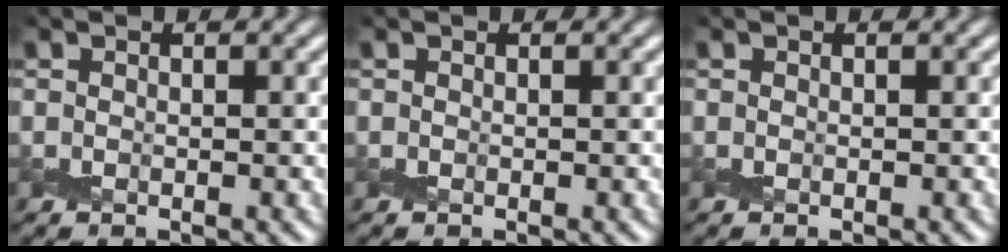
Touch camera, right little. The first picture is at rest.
{"total": 0.0}
{"total": 0.0}